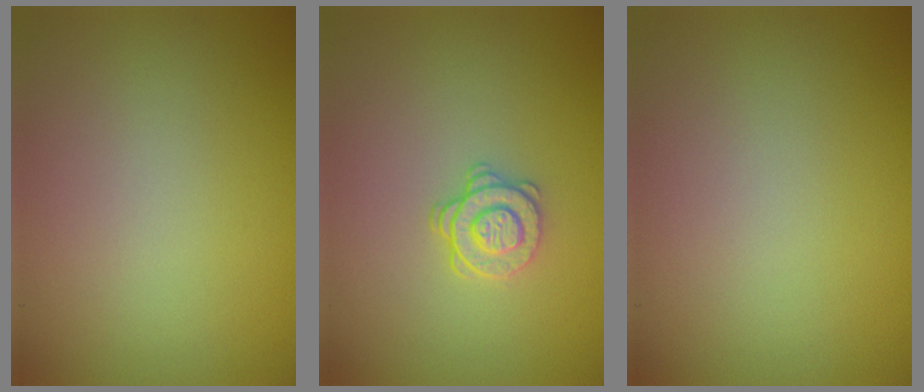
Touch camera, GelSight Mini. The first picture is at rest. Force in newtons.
{"total": 2.1, "press": 1.7, "slide": 1.2}
{"total": 0.0}